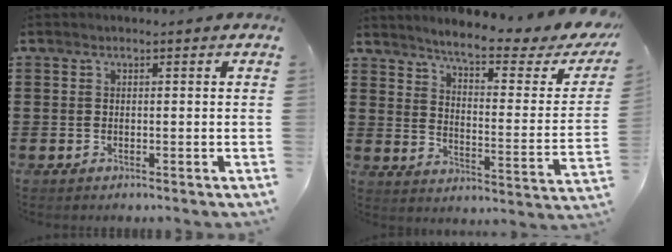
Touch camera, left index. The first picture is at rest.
{"total": 5.6, "force": [4.7, 0.0, 3.1], "torque": [-0.073, -0.037, 0.071]}